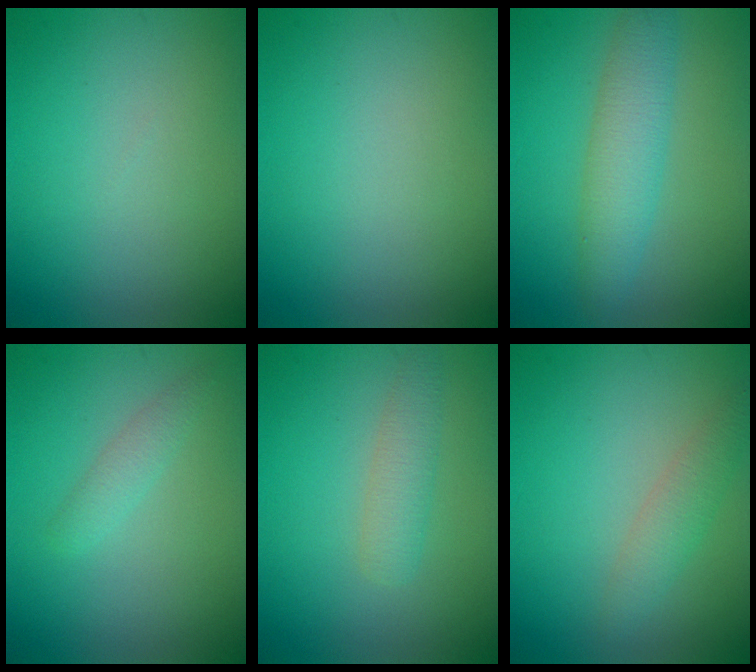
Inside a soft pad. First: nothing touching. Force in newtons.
{"total": 0.0}
{"total": 4.0, "press": 4.0, "slide": 0.2}
{"total": 1.4, "press": 1.4, "slide": 0.0}
{"total": 2.2, "press": 2.2, "slide": 0.1}
{"total": 2.2, "press": 2.2, "slide": 0.1}